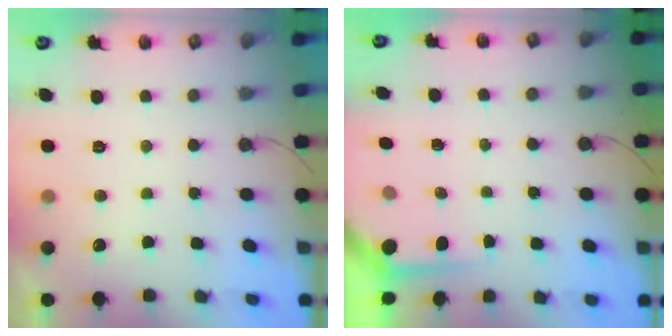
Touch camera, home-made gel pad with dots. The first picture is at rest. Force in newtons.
{"total": 3.4, "press": 3.4, "slide": 0.4}